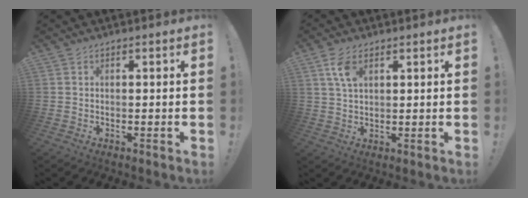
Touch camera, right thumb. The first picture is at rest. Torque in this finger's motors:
{"motor_torque": [-0.08, 0.17, 0.22, 0.50, 0.00]}